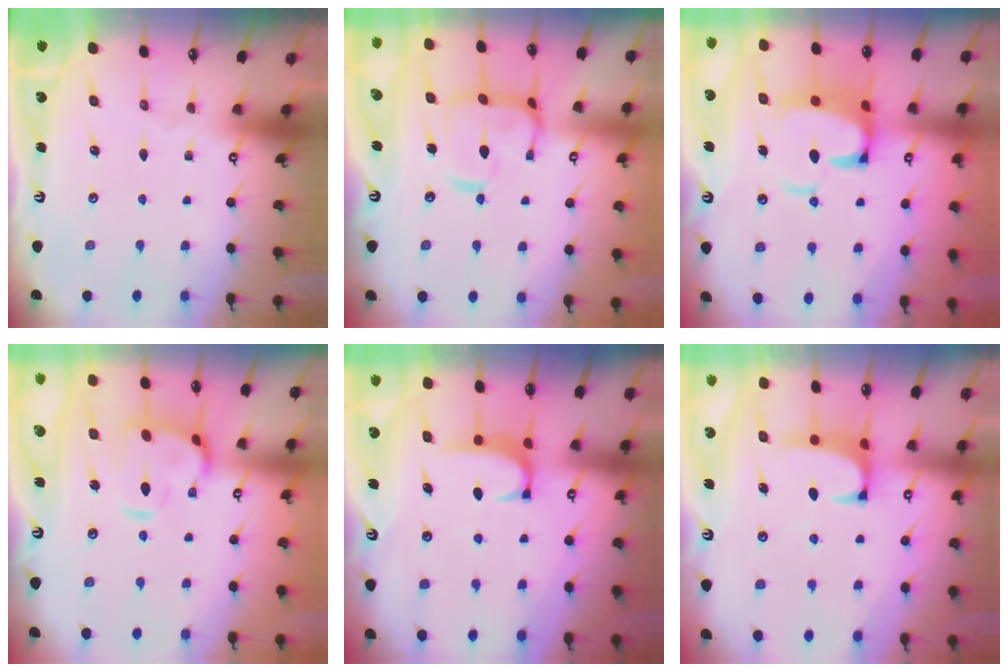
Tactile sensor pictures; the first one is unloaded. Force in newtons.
{"total": 10.0, "press": 9.9, "slide": 1.0}
{"total": 8.8, "press": 8.7, "slide": 1.4}
{"total": 5.0, "press": 5.0, "slide": 0.7}
{"total": 1.7, "press": 1.6, "slide": 0.5}
{"total": 0.9, "press": 0.7, "slide": 0.6}